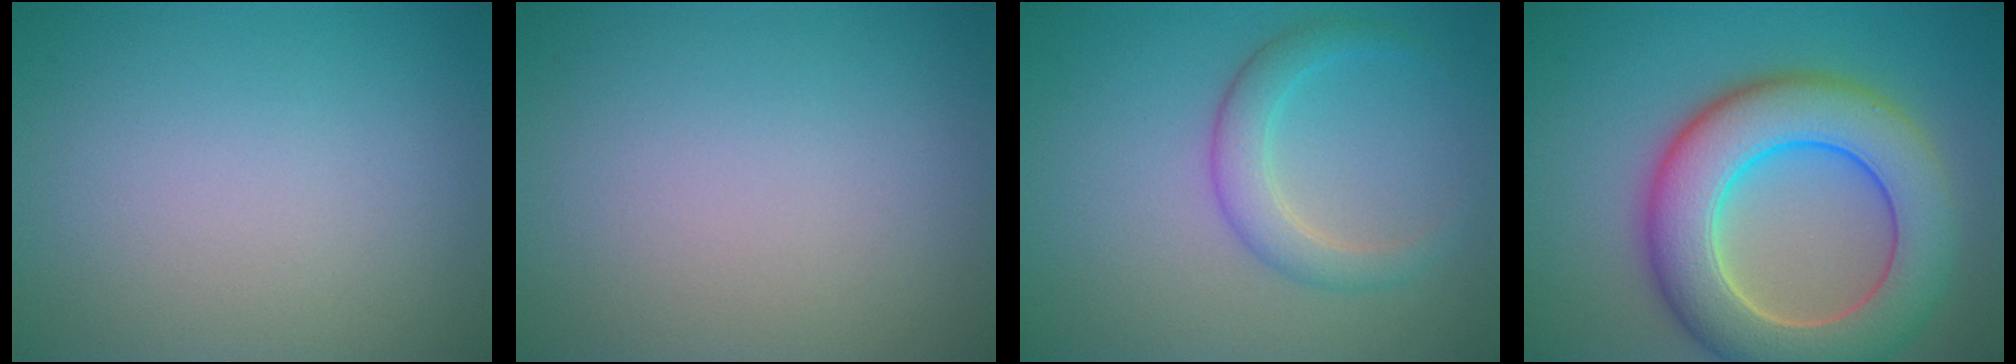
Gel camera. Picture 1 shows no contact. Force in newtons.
{"total": 0.0}
{"total": 2.8, "press": 2.8, "slide": 0.2}
{"total": 10.3, "press": 10.3, "slide": 0.7}